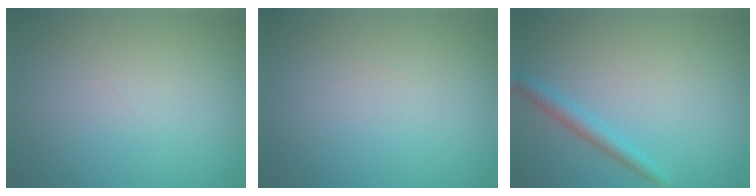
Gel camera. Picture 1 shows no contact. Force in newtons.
{"total": 0.0}
{"total": 1.9, "press": 1.9, "slide": 0.1}